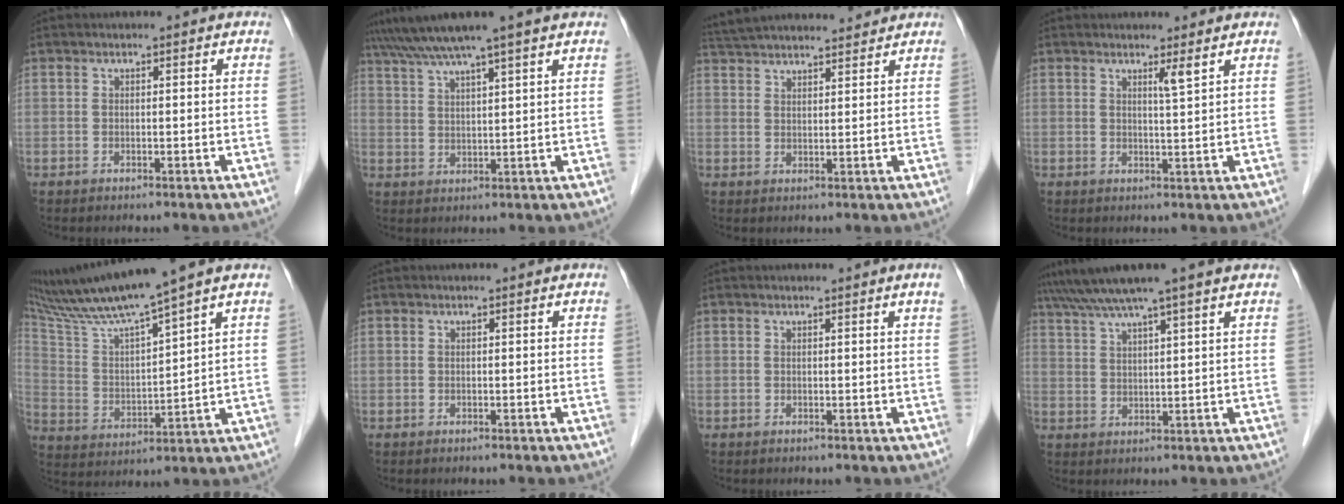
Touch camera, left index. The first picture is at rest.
{"total": 8.6, "force": [7.0, -1.0, 4.9], "torque": [-0.090, 0.029, 0.111]}
{"total": 15.4, "force": [14.2, 2.5, 5.3], "torque": [-0.097, 0.046, 0.223]}
{"total": 1.8, "force": [1.2, -0.5, 1.2], "torque": [-0.026, -0.013, 0.023]}
{"total": 14.2, "force": [11.9, -1.7, 7.5], "torque": [-0.143, 0.010, 0.223]}
{"total": 0.0}
{"total": 0.9, "force": [0.6, -0.3, 0.5], "torque": [-0.016, -0.007, 0.008]}
{"total": 8.5, "force": [6.9, -1.1, 4.8], "torque": [-0.089, 0.028, 0.109]}